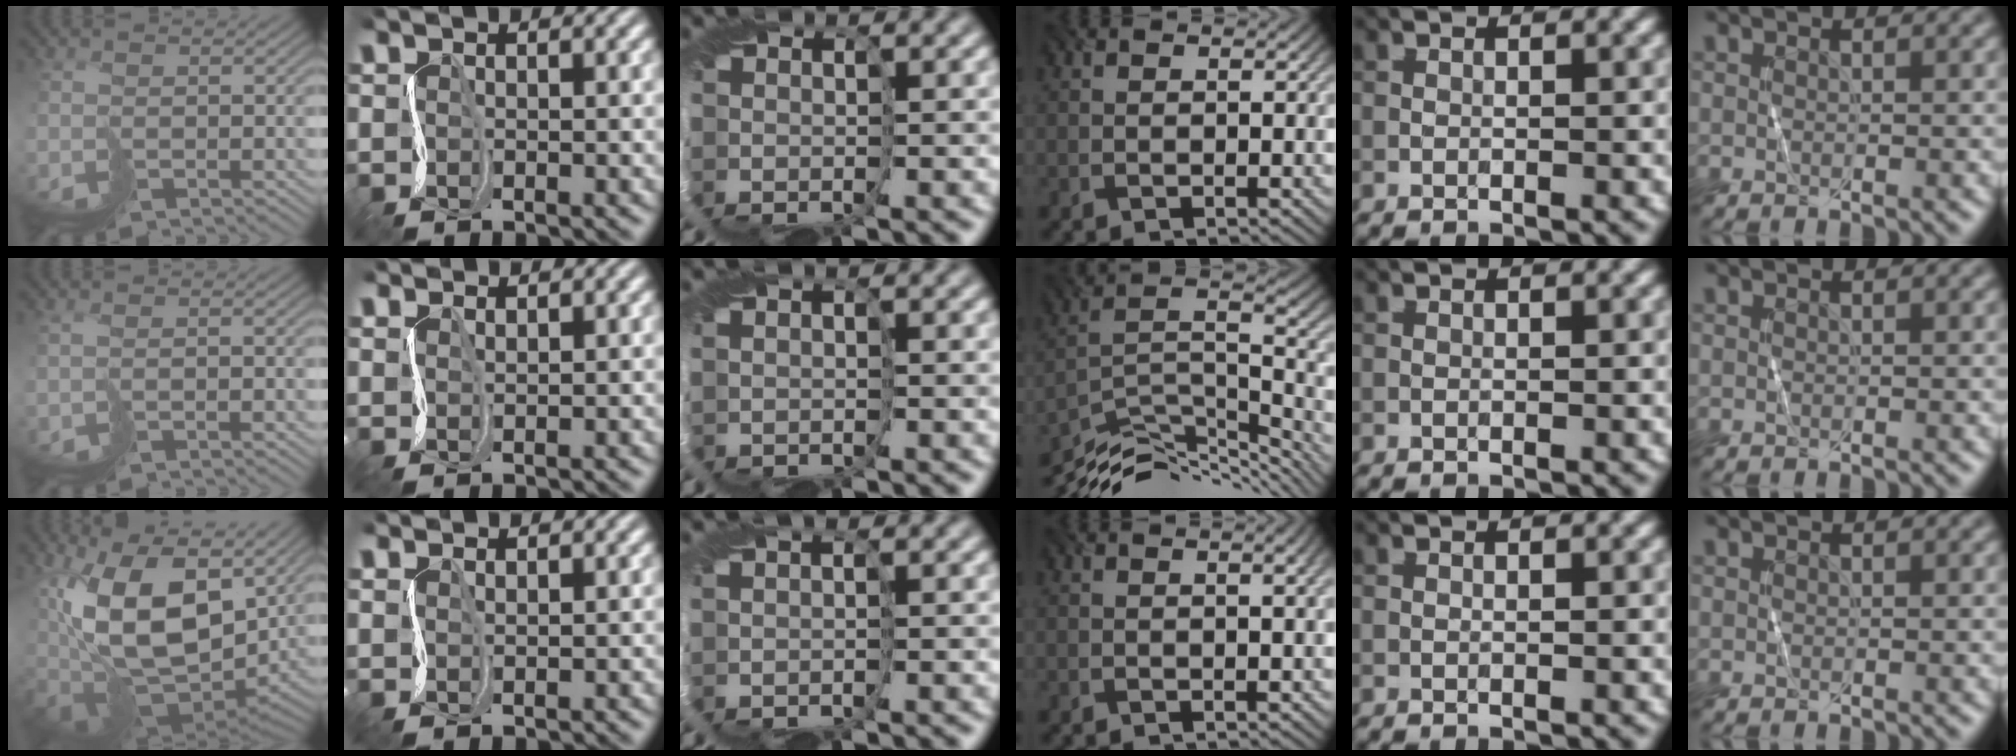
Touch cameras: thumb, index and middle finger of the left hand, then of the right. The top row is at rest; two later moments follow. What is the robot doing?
{"motion": "cut", "object": "wrapping paper"}